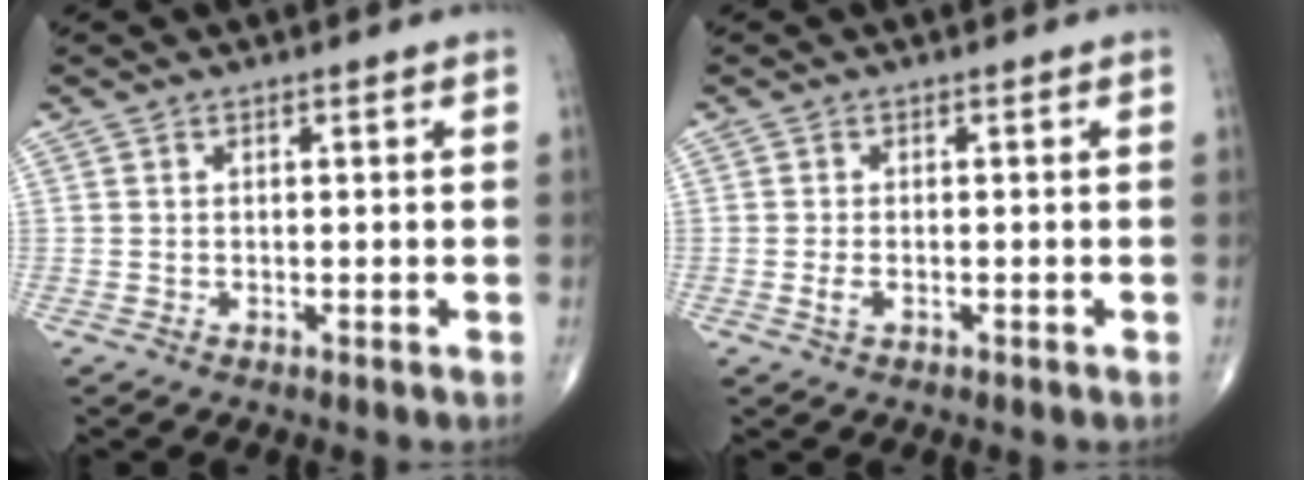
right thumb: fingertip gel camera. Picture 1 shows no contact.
{"total": 1.6, "force": [-0.5, 0.8, 1.2], "torque": [-0.025, 0.001, -0.008]}